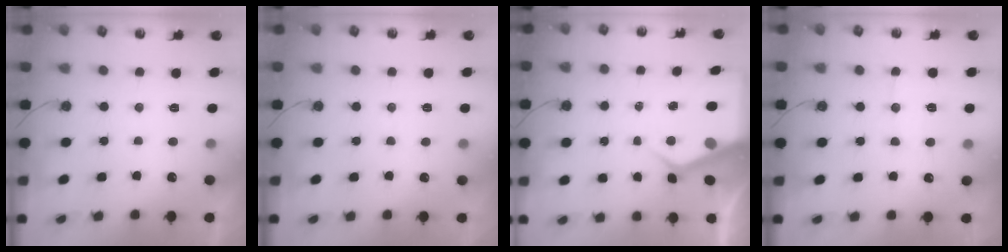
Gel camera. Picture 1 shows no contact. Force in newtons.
{"total": 3.6, "press": 3.6, "slide": 0.5}
{"total": 6.2, "press": 6.2, "slide": 0.6}
{"total": 9.8, "press": 9.7, "slide": 0.9}